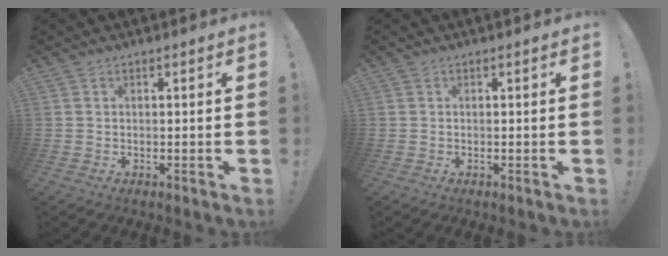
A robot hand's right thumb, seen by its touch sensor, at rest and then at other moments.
{"total": 0.0}